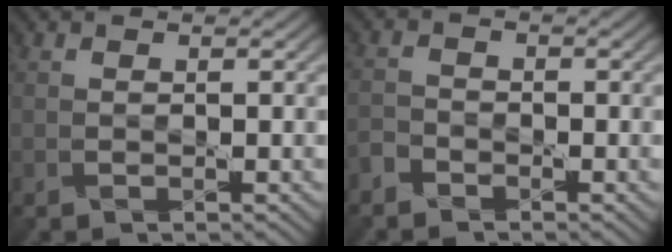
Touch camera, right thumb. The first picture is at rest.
{"total": 2.2, "force": [-2.0, 0.9, 0.2], "torque": [-0.009, 0.001, -0.052]}